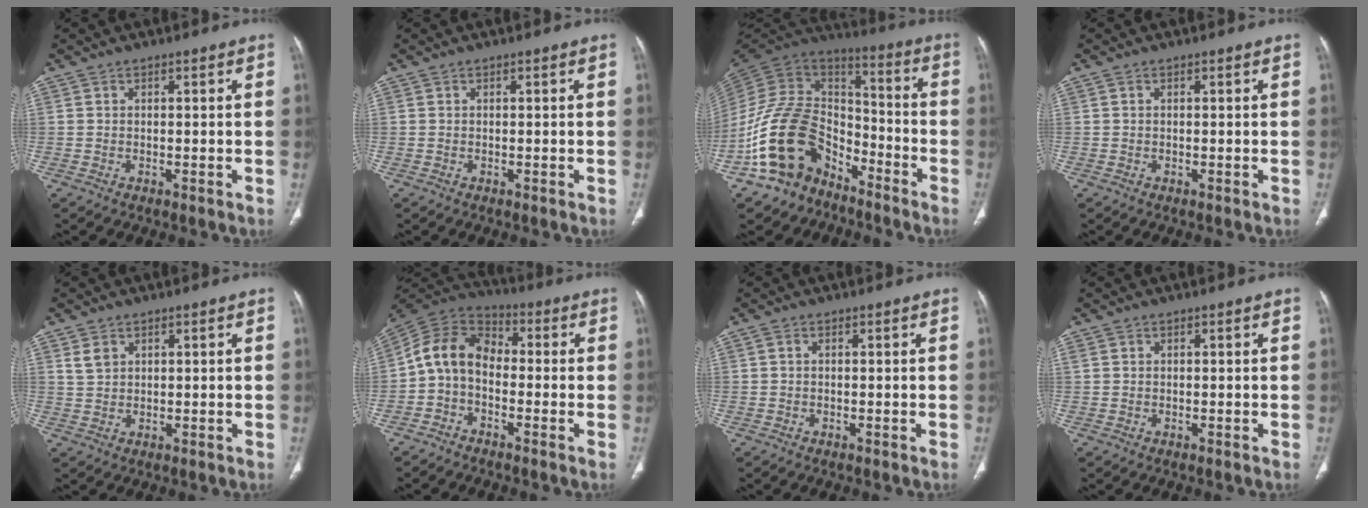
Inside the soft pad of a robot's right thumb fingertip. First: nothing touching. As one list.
[{"total": 0.0}, {"total": 19.6, "force": [-11.5, 12.5, 9.9], "torque": [-0.156, 0.096, -0.218]}, {"total": 0.0}, {"total": 2.6, "force": [1.5, 1.8, 1.2], "torque": [-0.018, -0.001, 0.039]}, {"total": 9.8, "force": [-1.5, 7.1, 6.6], "torque": [-0.112, 0.044, -0.047]}, {"total": 0.6, "force": [0.1, 0.3, 0.5], "torque": [-0.013, 0.003, 0.000]}, {"total": 0.5, "force": [0.2, 0.4, 0.1], "torque": [0.000, 0.008, 0.007]}]